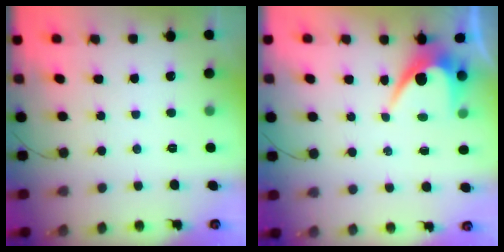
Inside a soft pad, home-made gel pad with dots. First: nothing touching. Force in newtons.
{"total": 5.8, "press": 5.7, "slide": 0.5}